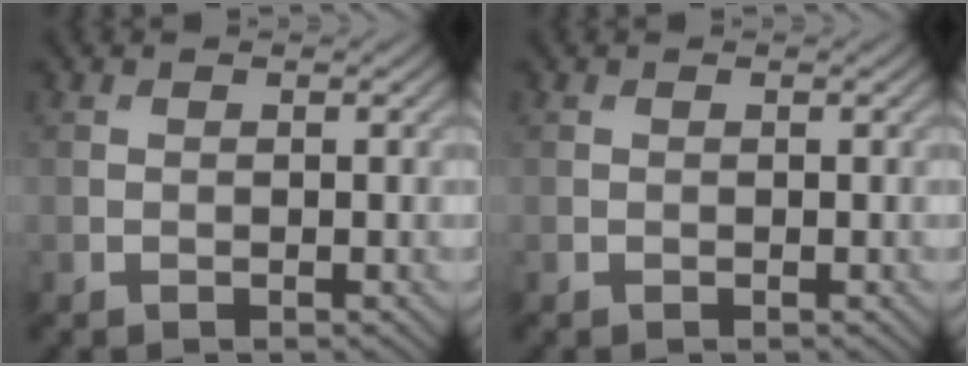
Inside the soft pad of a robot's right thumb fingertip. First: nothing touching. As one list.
[{"total": 0.0}]